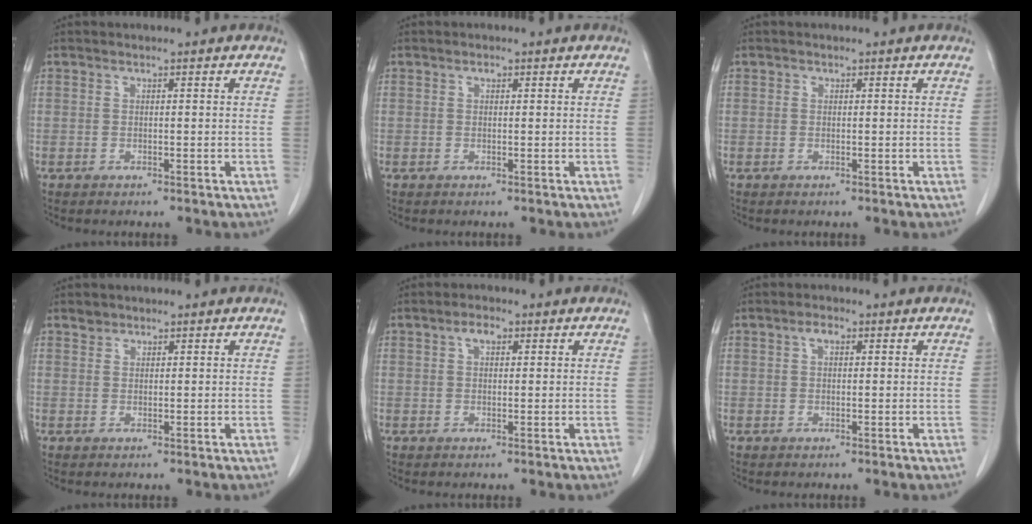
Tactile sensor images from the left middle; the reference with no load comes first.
{"total": 0.6, "force": [0.3, 0.3, 0.4], "torque": [-0.008, 0.000, 0.004]}
{"total": 0.0}
{"total": 0.8, "force": [0.7, 0.1, 0.3], "torque": [-0.011, 0.006, 0.018]}
{"total": 2.1, "force": [1.0, 1.1, 1.5], "torque": [-0.030, 0.007, 0.016]}
{"total": 1.6, "force": [0.7, 0.9, 1.2], "torque": [-0.024, 0.008, 0.011]}